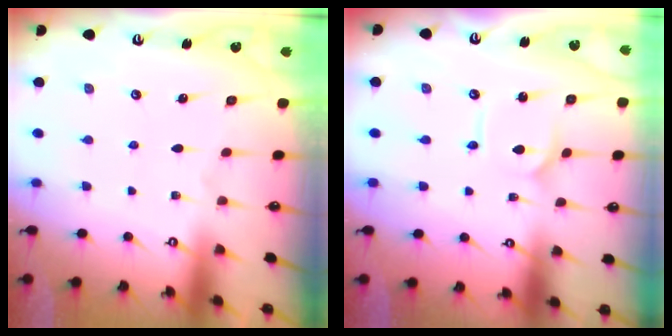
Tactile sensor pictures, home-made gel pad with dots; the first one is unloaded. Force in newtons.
{"total": 2.3, "press": 2.2, "slide": 0.3}